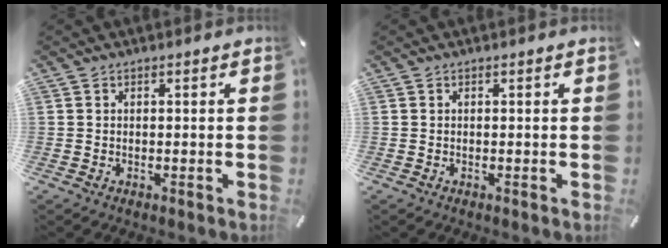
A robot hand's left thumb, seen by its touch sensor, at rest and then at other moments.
{"total": 0.0}